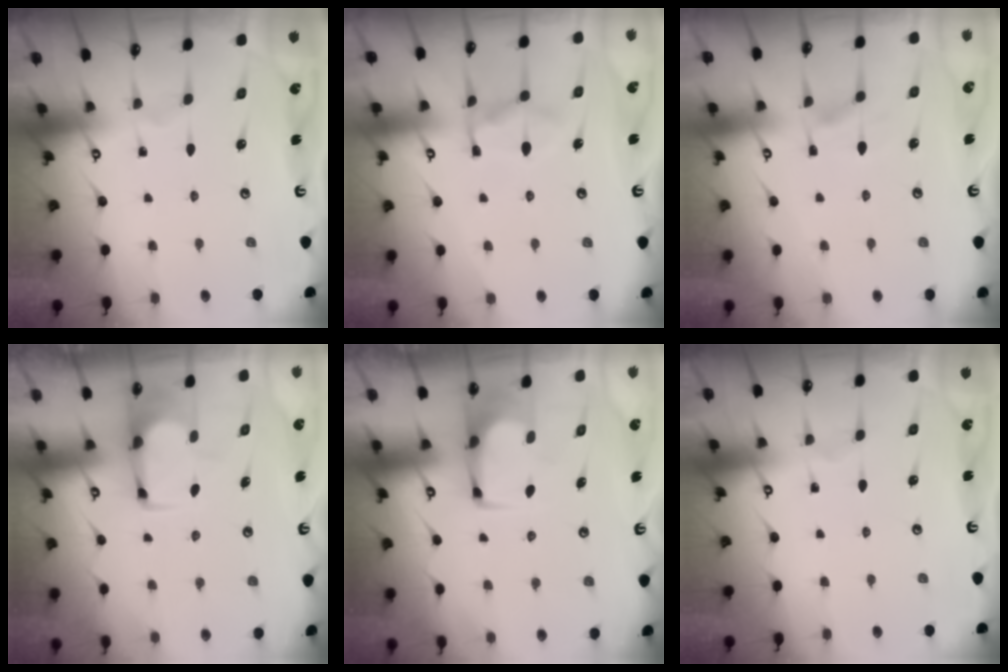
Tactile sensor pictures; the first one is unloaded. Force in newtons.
{"total": 7.6, "press": 7.5, "slide": 1.4}
{"total": 1.4, "press": 0.7, "slide": 1.2}
{"total": 1.6, "press": 1.5, "slide": 0.6}
{"total": 0.8, "press": 0.8, "slide": 0.3}
{"total": 0.0}